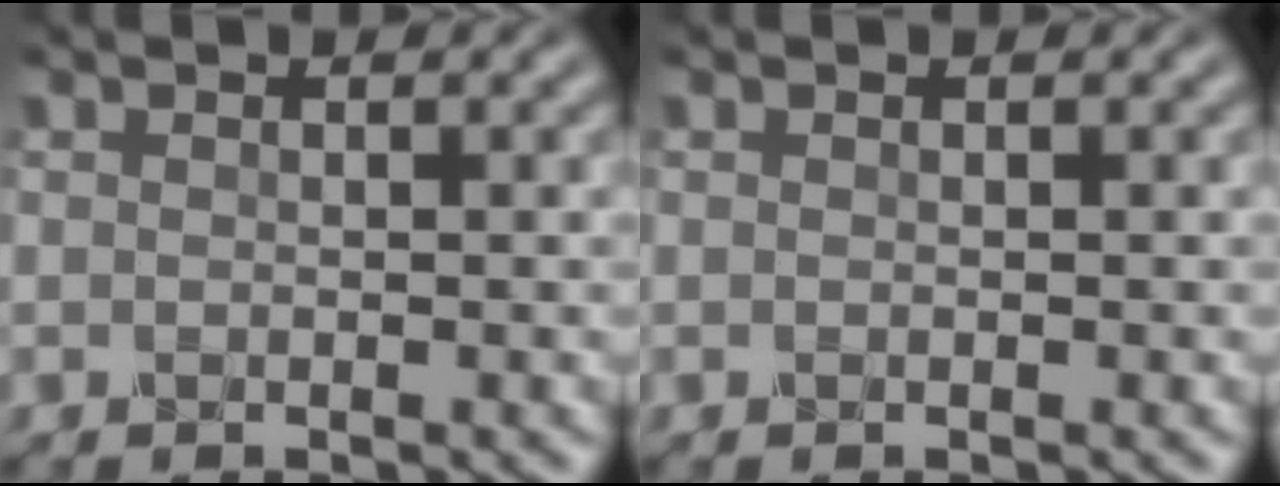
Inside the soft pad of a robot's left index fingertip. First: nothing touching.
{"total": 0.0}